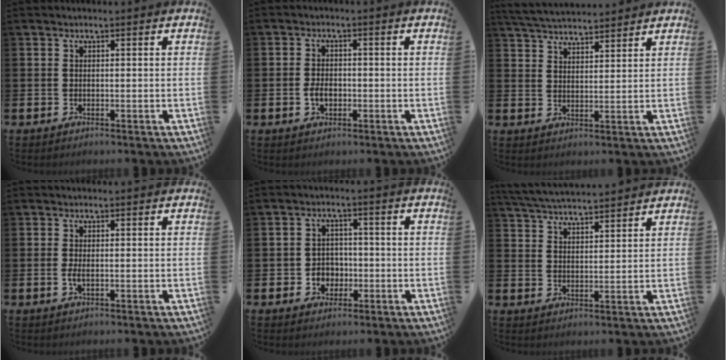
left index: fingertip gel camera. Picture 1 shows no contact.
{"total": 2.7, "force": [-0.6, 1.8, 1.9], "torque": [-0.024, -0.002, -0.015]}
{"total": 4.5, "force": [4.5, 0.5, 0.4], "torque": [-0.026, -0.023, 0.081]}
{"total": 1.2, "force": [-0.2, 0.4, 1.1], "torque": [-0.024, 0.002, -0.004]}
{"total": 3.3, "force": [-0.9, 3.0, 1.0], "torque": [-0.015, 0.000, -0.026]}
{"total": 4.9, "force": [4.9, 0.2, 0.5], "torque": [-0.029, -0.027, 0.088]}